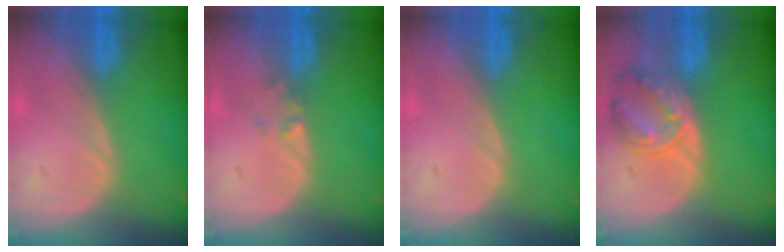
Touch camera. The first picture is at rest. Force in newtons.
{"total": 1.3, "press": 1.0, "slide": 0.8}
{"total": 0.0}
{"total": 8.2, "press": 7.2, "slide": 4.0}